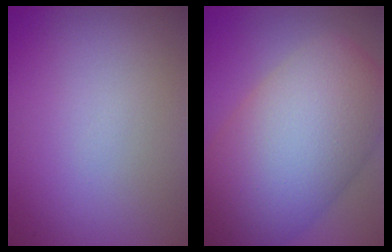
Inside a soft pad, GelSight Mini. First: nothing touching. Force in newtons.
{"total": 13.5, "press": 13.5, "slide": 0.7}